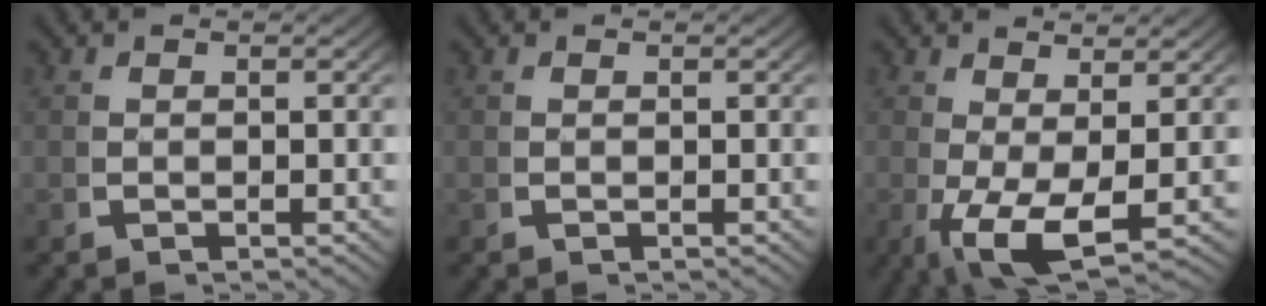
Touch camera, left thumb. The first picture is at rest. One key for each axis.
{"total": 0.0}
{"total": 6.0, "fx": -1.4, "fy": 2.4, "fz": 5.3, "tx": -0.106, "ty": -0.027, "tz": -0.003}